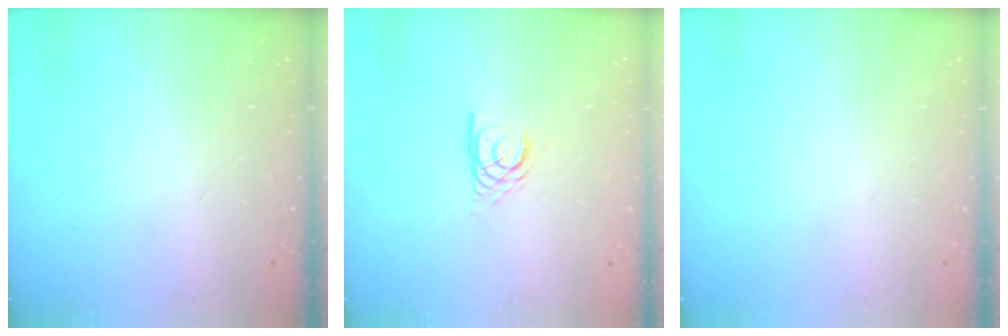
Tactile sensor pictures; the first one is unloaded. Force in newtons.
{"total": 5.0, "press": 5.0, "slide": 0.5}
{"total": 0.0}